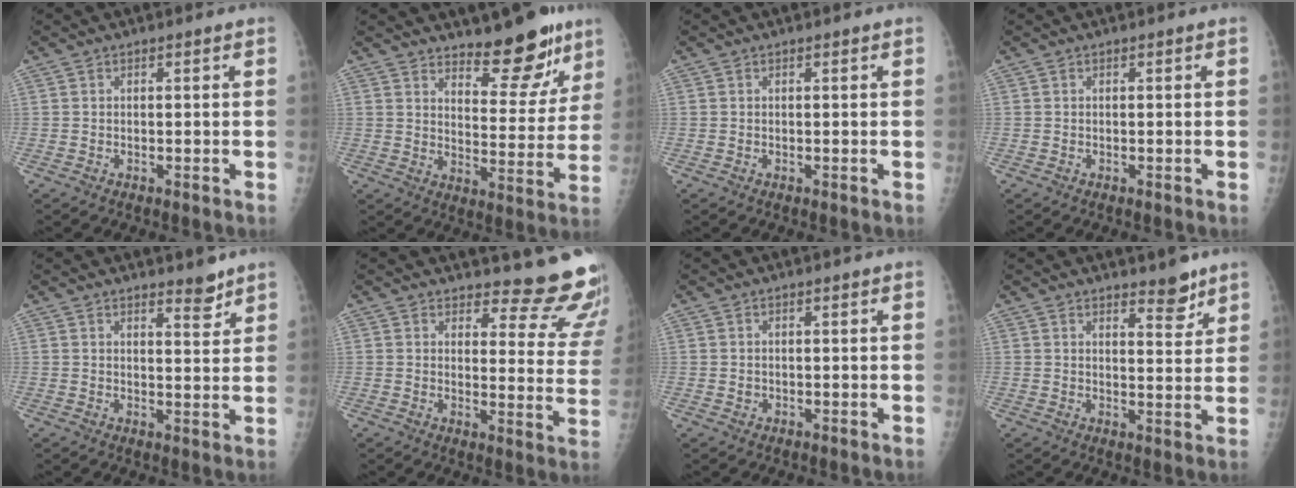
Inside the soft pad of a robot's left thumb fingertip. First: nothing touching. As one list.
[{"total": 12.8, "force": [9.8, 4.5, 6.9], "torque": [-0.047, -0.075, 0.147]}, {"total": 0.0}, {"total": 0.0}, {"total": 3.6, "force": [3.0, 0.9, 1.7], "torque": [-0.013, -0.026, 0.043]}, {"total": 14.0, "force": [13.5, 2.9, 2.5], "torque": [0.014, -0.147, 0.138]}, {"total": 0.7, "force": [0.2, 0.6, 0.3], "torque": [0.002, 0.000, 0.003]}, {"total": 4.8, "force": [3.8, 1.5, 2.5], "torque": [-0.018, -0.031, 0.054]}]